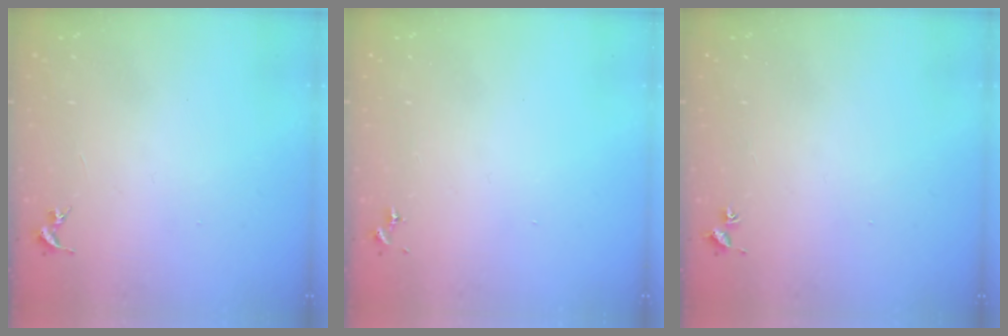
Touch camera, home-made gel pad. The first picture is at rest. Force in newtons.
{"total": 0.0}
{"total": 1.8, "press": 1.8, "slide": 0.2}